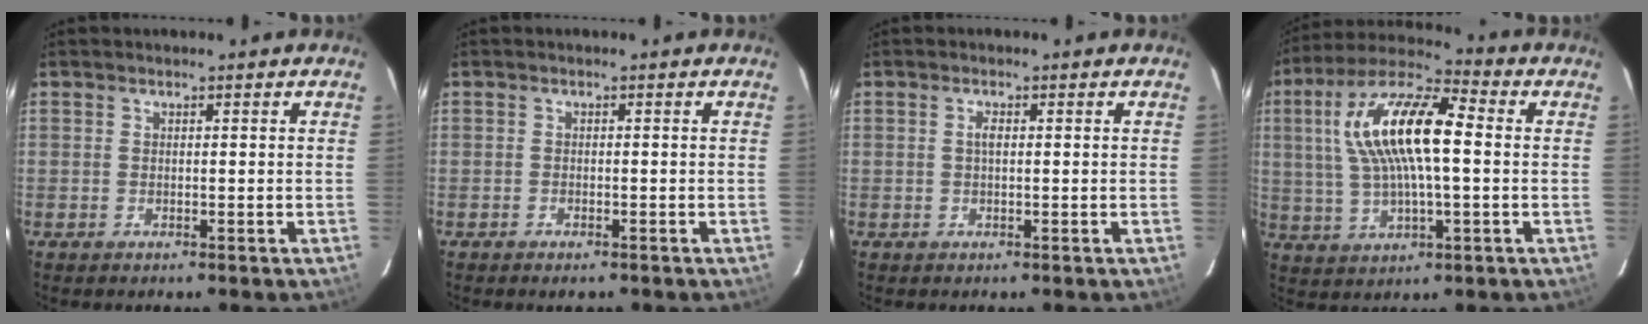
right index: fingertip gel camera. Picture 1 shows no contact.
{"total": 1.7, "force": [-1.3, 0.7, 0.8], "torque": [-0.022, -0.002, -0.023]}
{"total": 1.2, "force": [0.1, 0.5, 1.1], "torque": [-0.022, 0.002, 0.000]}
{"total": 16.8, "force": [2.1, 5.6, 15.7], "torque": [-0.304, 0.023, 0.034]}